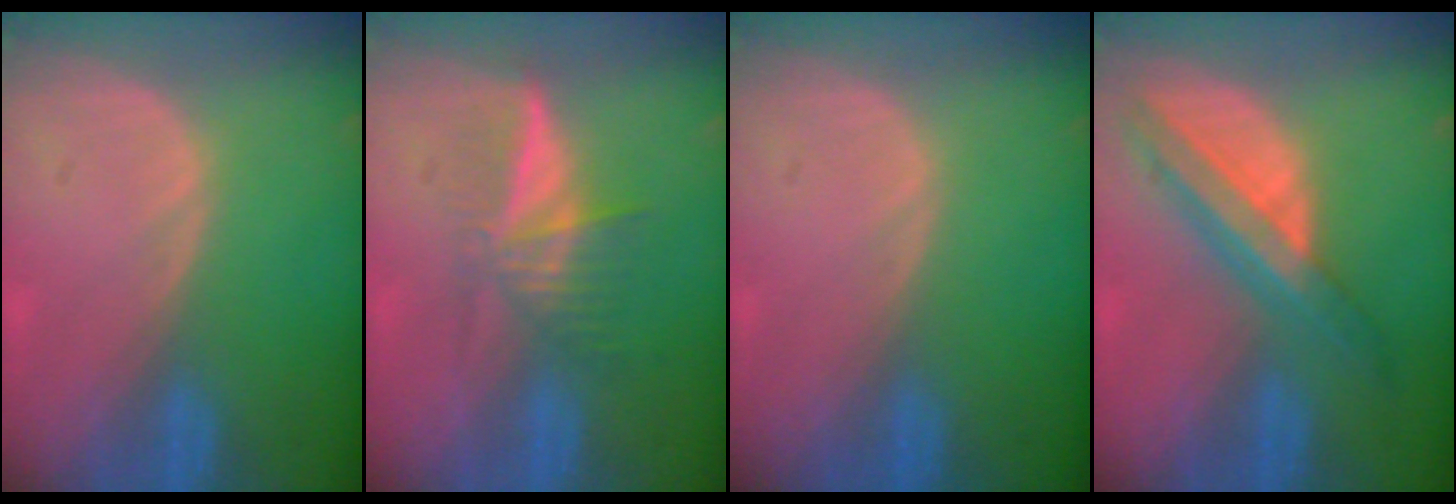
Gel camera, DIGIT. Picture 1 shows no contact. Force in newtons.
{"total": 6.0, "press": 5.3, "slide": 2.9}
{"total": 0.0}
{"total": 8.1, "press": 6.9, "slide": 4.3}